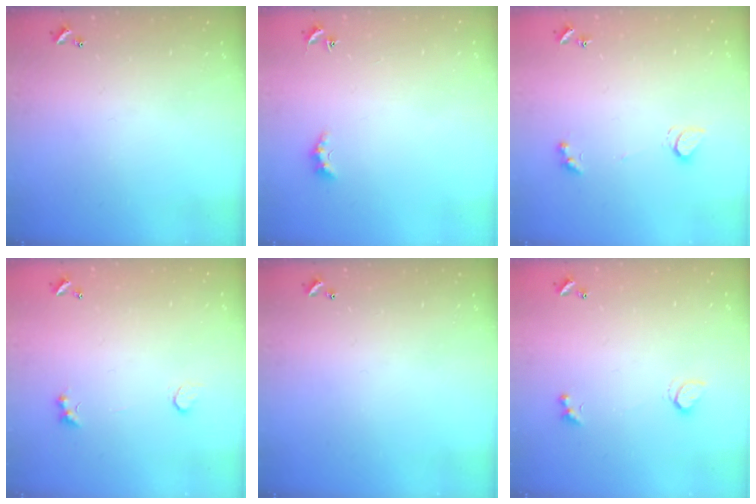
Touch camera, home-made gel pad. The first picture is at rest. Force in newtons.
{"total": 2.4, "press": 2.4, "slide": 0.6}
{"total": 1.4, "press": 1.2, "slide": 0.6}
{"total": 1.4, "press": 1.1, "slide": 0.9}
{"total": 0.0}
{"total": 1.8, "press": 1.8, "slide": 0.5}